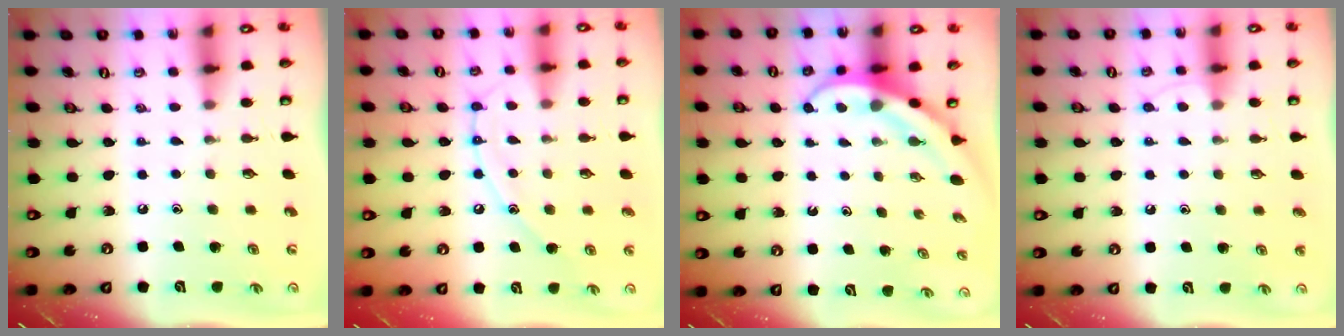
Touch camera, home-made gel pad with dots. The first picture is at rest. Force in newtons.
{"total": 10.7, "press": 10.7, "slide": 1.0}
{"total": 4.0, "press": 4.0, "slide": 0.4}
{"total": 5.2, "press": 5.1, "slide": 0.5}